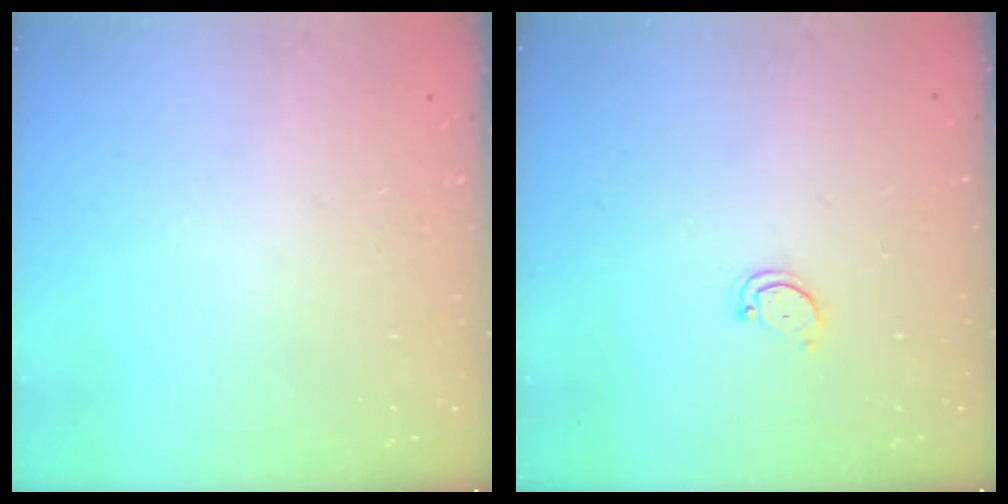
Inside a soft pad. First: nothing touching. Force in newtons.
{"total": 2.9, "press": 2.9, "slide": 0.4}